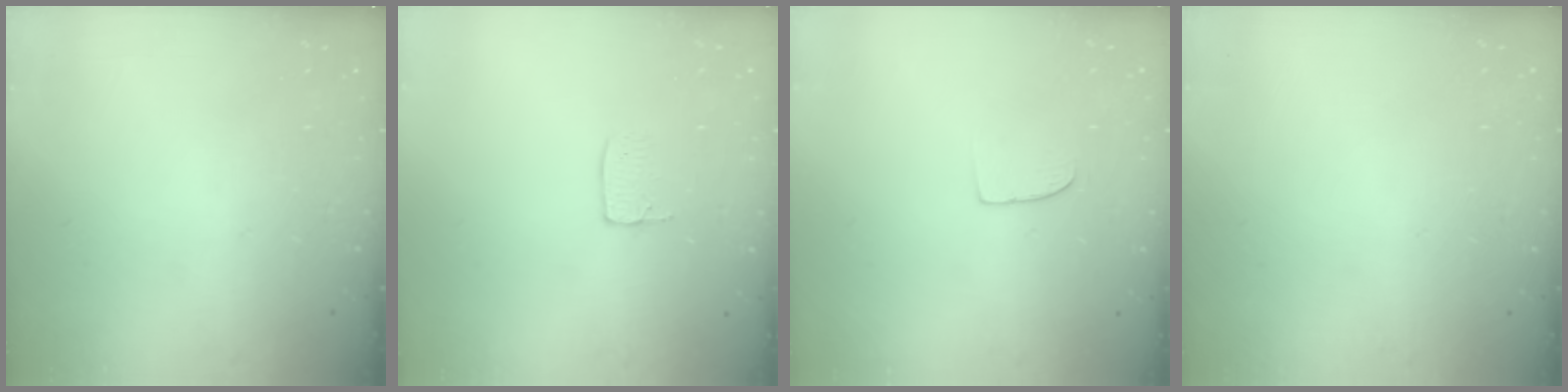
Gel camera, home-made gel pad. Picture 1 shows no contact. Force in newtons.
{"total": 3.6, "press": 3.6, "slide": 0.2}
{"total": 5.6, "press": 5.5, "slide": 0.5}
{"total": 0.0}